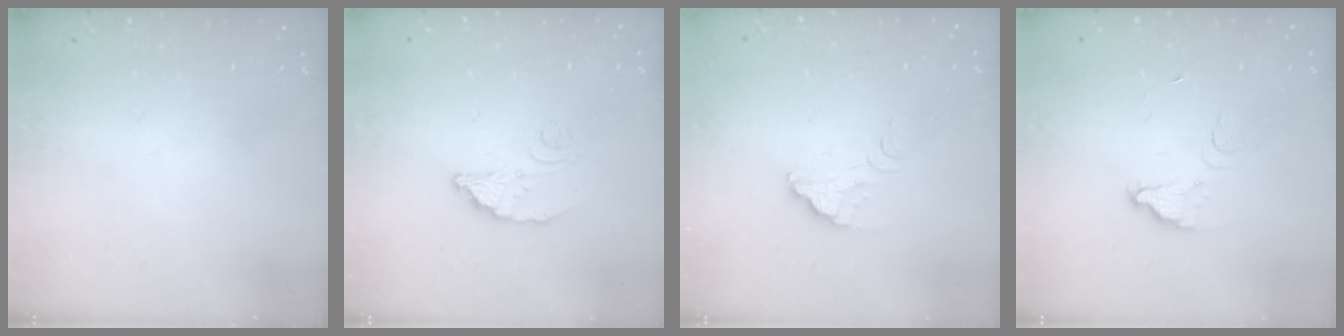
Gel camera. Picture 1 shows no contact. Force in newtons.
{"total": 3.5, "press": 3.5, "slide": 0.2}
{"total": 2.5, "press": 2.5, "slide": 0.1}
{"total": 3.7, "press": 3.7, "slide": 0.3}